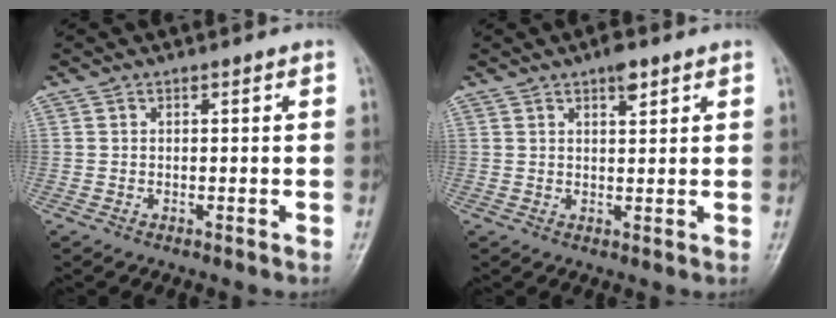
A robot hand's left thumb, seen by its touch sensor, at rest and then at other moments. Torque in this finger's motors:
{"motor_torque": [1.17, 0.54, 0.71, -0.76, 0.20]}